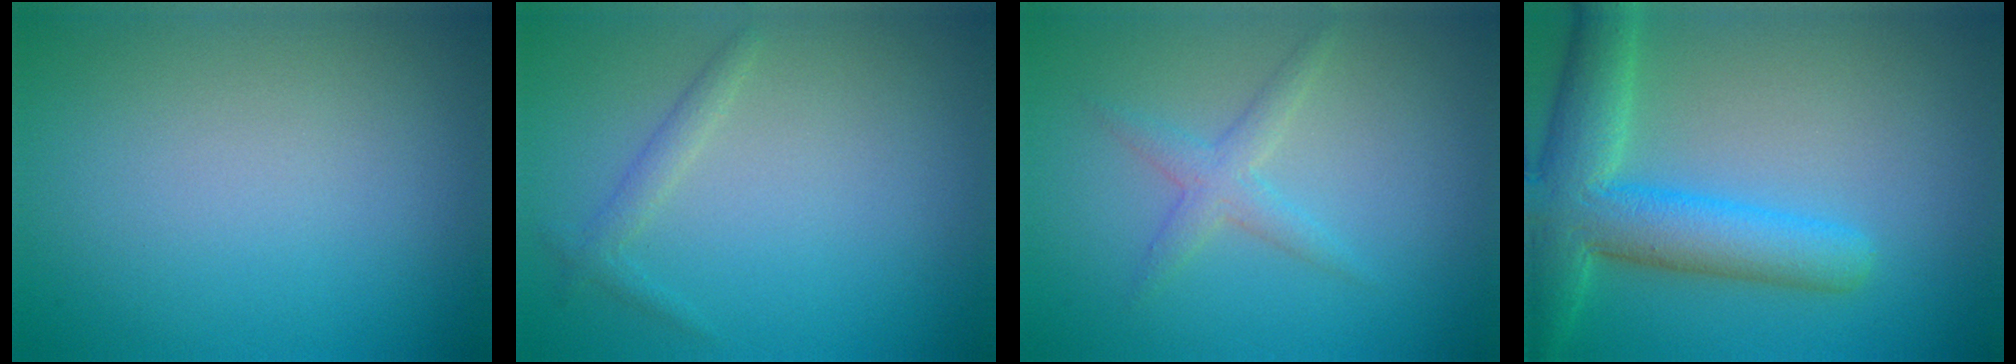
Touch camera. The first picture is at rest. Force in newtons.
{"total": 1.3, "press": 1.3, "slide": 0.1}
{"total": 2.0, "press": 2.0, "slide": 0.1}
{"total": 7.5, "press": 7.5, "slide": 0.4}